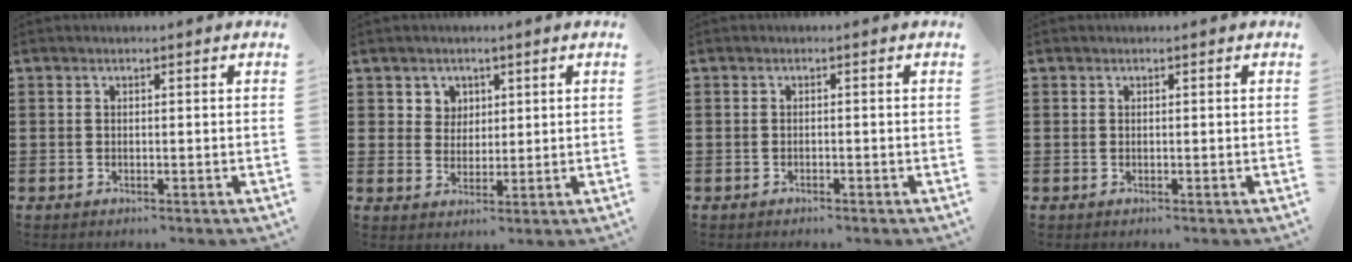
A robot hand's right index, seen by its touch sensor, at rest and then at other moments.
{"total": 3.3, "force": [1.7, 2.9, 0.2], "torque": [-0.012, 0.008, 0.028]}
{"total": 0.6, "force": [-0.6, 0.0, 0.2], "torque": [-0.006, -0.004, -0.012]}
{"total": 0.0}